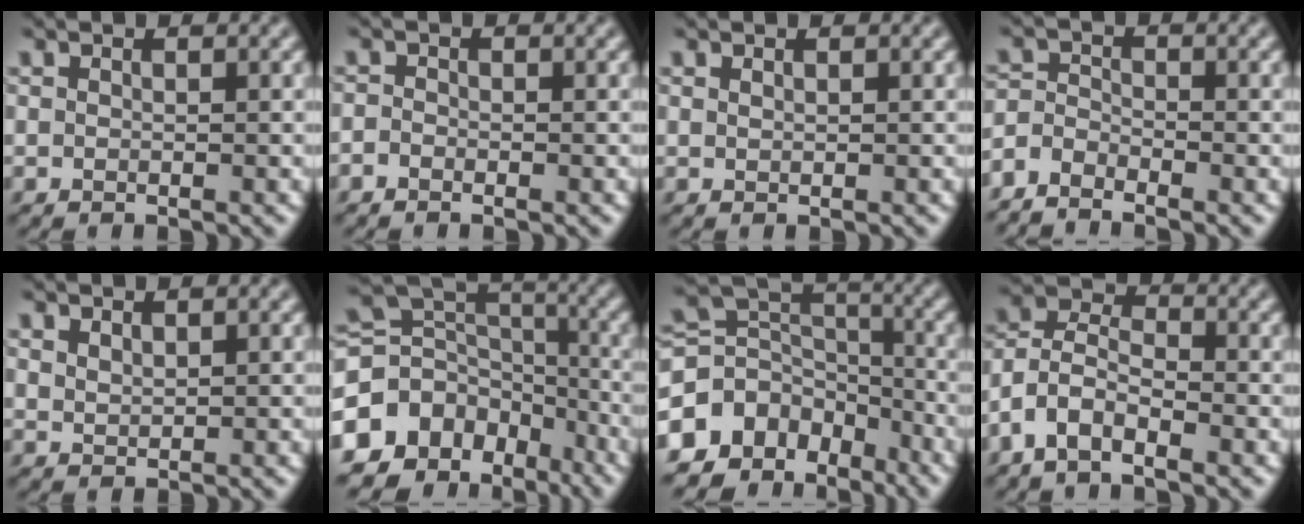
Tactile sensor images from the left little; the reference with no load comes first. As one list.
[{"total": 1.0, "force": [-0.7, 0.6, 0.4], "torque": [-0.009, -0.001, -0.014]}, {"total": 0.0}, {"total": 3.5, "force": [-3.2, 0.9, 1.1], "torque": [-0.028, -0.005, -0.074]}, {"total": 1.0, "force": [0.8, 0.4, 0.4], "torque": [-0.014, 0.000, 0.021]}, {"total": 12.0, "force": [-6.5, 8.8, 4.9], "torque": [-0.125, 0.015, -0.113]}, {"total": 9.9, "force": [-5.8, 6.9, 4.0], "torque": [-0.089, 0.018, -0.111]}, {"total": 5.1, "force": [-3.0, 2.5, 3.3], "torque": [-0.070, 0.012, -0.071]}]